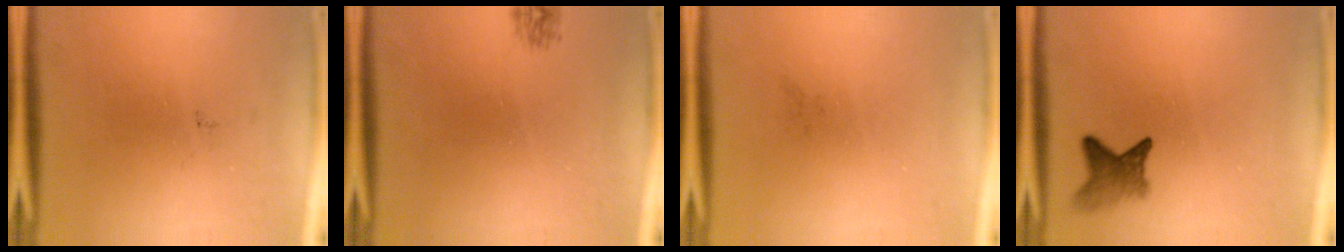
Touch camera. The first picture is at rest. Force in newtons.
{"total": 0.9}
{"total": 0.0}
{"total": 3.1}